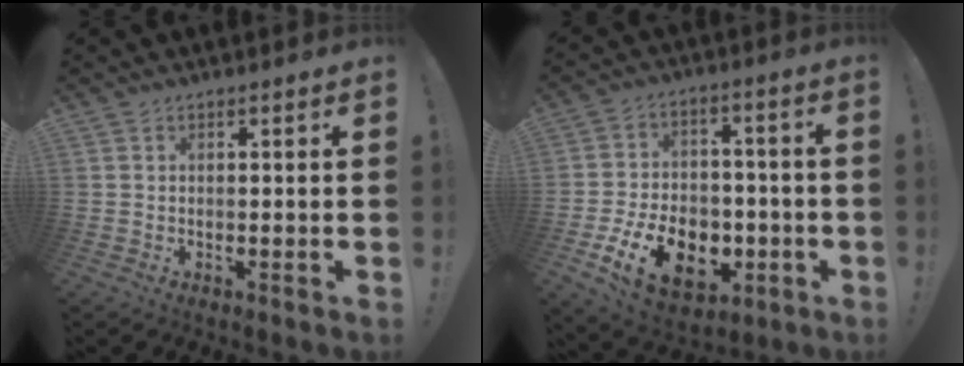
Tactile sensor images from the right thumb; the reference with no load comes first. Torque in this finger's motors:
{"motor_torque": [2.15, 2.35, 1.30, -1.17, 0.09]}